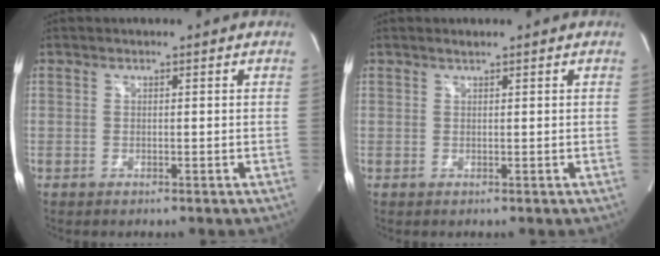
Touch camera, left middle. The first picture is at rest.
{"total": 0.5, "force": [0.5, 0.0, 0.2], "torque": [-0.008, 0.002, 0.011]}